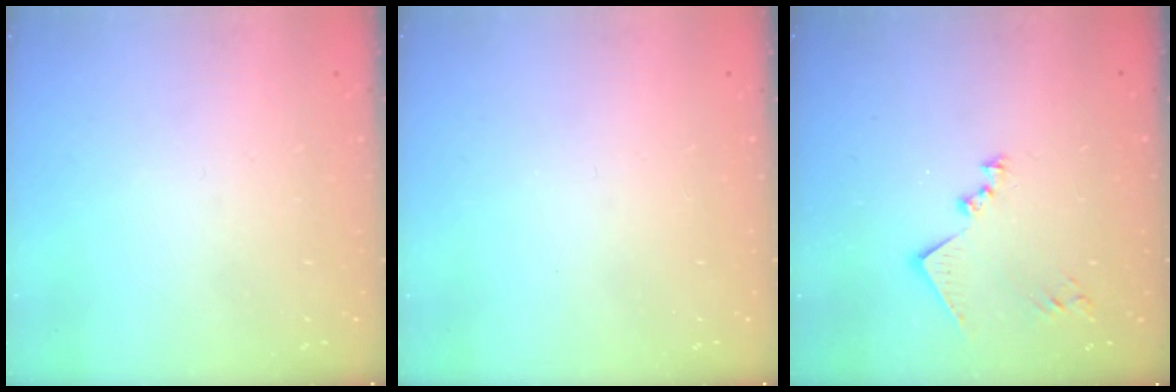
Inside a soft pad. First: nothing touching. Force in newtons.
{"total": 0.0}
{"total": 10.4, "press": 10.4, "slide": 0.3}